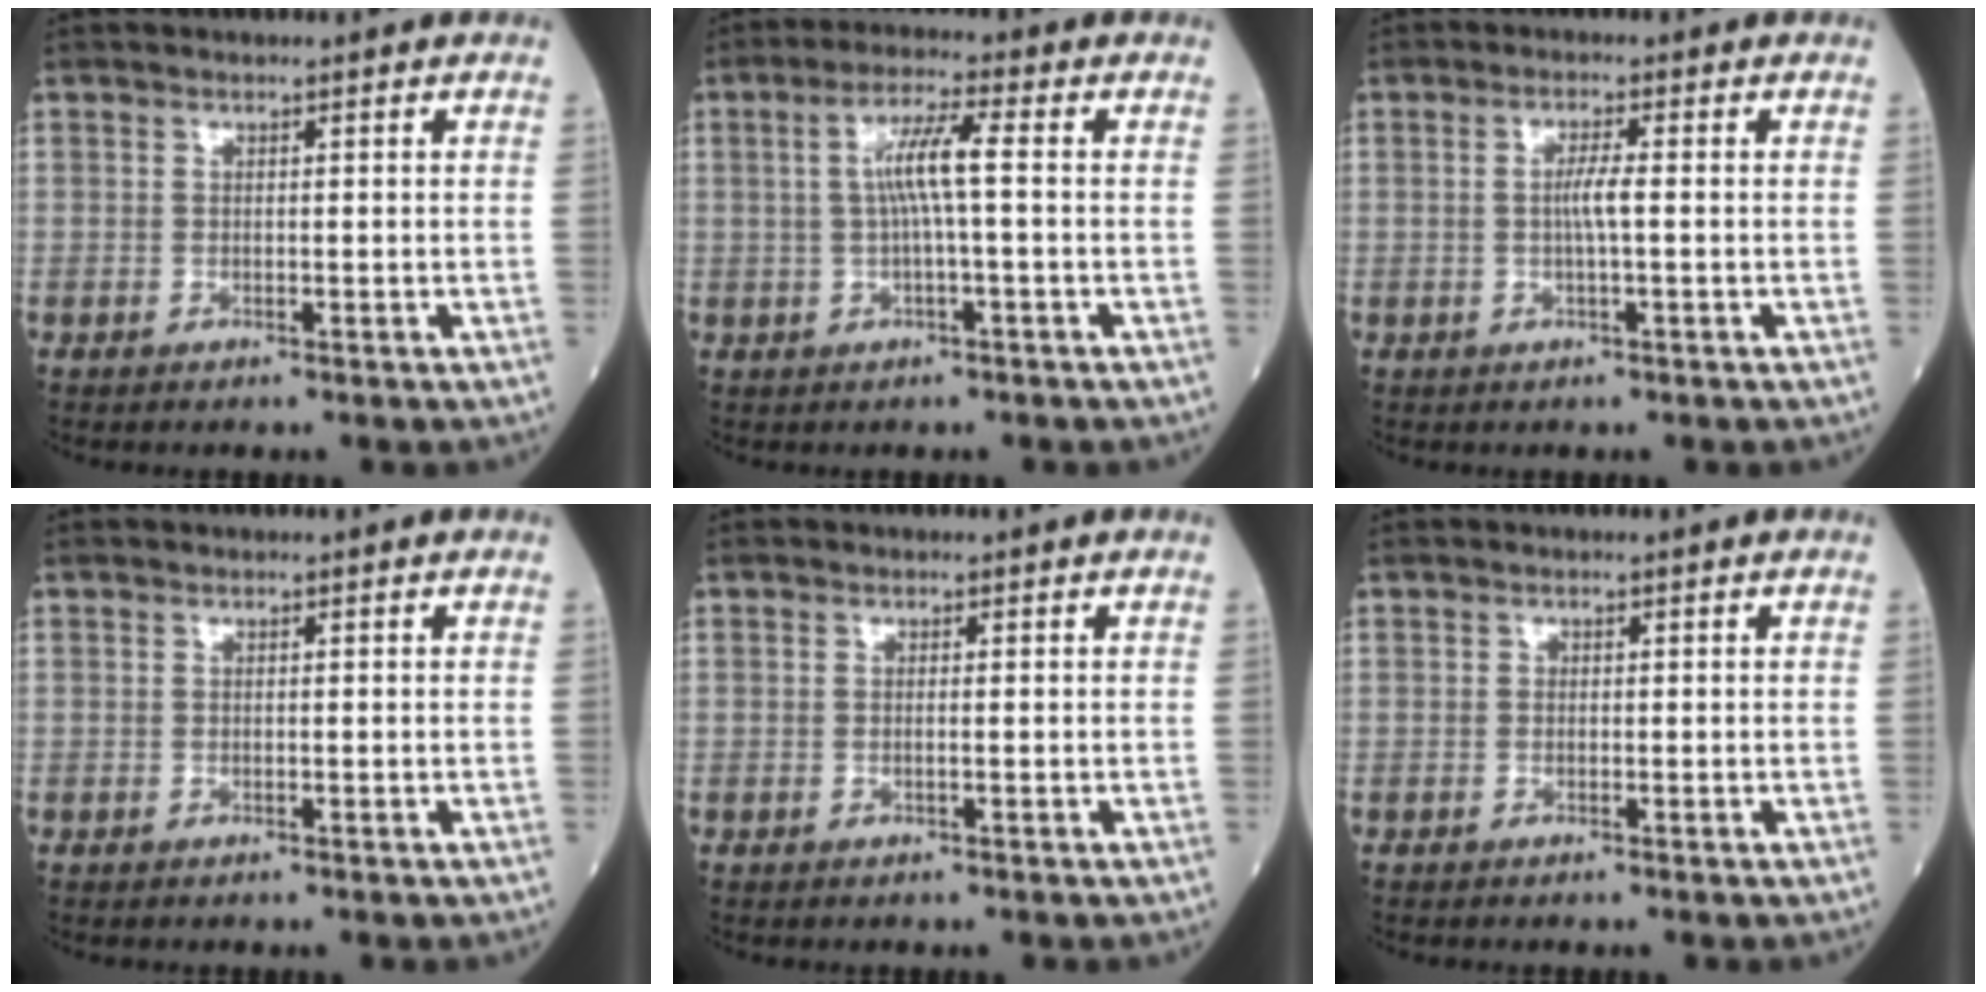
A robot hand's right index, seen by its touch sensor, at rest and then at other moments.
{"total": 5.8, "force": [0.4, 0.0, 5.7], "torque": [-0.114, 0.012, 0.007]}
{"total": 2.6, "force": [-0.1, -0.1, 2.6], "torque": [-0.052, -0.002, -0.003]}
{"total": 0.0}
{"total": 0.5, "force": [0.0, -0.1, 0.5], "torque": [-0.012, -0.001, -0.001]}
{"total": 0.0}